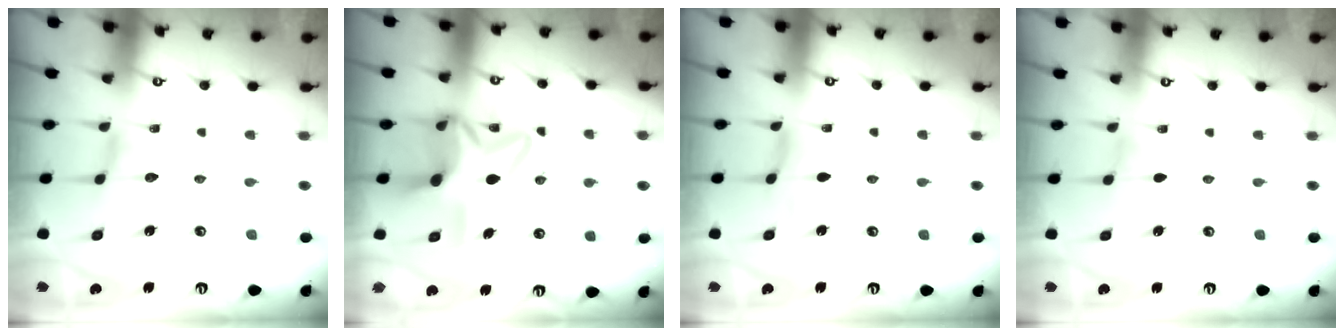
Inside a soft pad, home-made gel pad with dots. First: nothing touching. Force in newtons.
{"total": 11.6, "press": 11.5, "slide": 1.0}
{"total": 0.0}
{"total": 0.0}